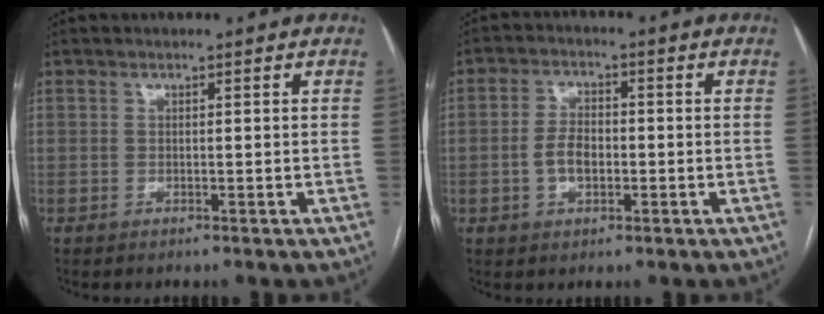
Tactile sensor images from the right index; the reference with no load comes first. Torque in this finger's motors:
{"motor_torque": [0.72, -0.07, 0.13, 0.04]}